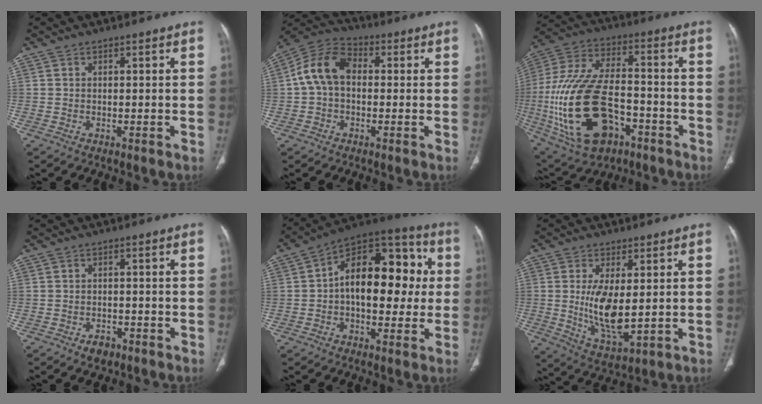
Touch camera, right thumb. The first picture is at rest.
{"total": 10.1, "force": [0.5, 7.1, 7.2], "torque": [-0.132, 0.031, -0.002]}
{"total": 26.3, "force": [-7.8, 14.8, 20.3], "torque": [-0.445, 0.018, -0.121]}
{"total": 2.7, "force": [-1.7, 1.7, 1.3], "torque": [-0.017, 0.009, -0.022]}
{"total": 20.5, "force": [1.2, 11.8, 16.7], "torque": [-0.210, 0.042, 0.011]}
{"total": 10.5, "force": [0.5, 4.3, 9.5], "torque": [-0.176, -0.026, 0.023]}